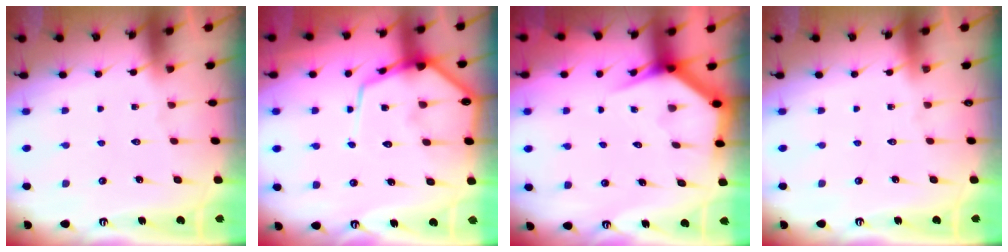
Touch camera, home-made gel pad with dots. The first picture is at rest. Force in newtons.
{"total": 12.3, "press": 12.2, "slide": 1.1}
{"total": 4.0, "press": 4.0, "slide": 0.3}
{"total": 0.0}